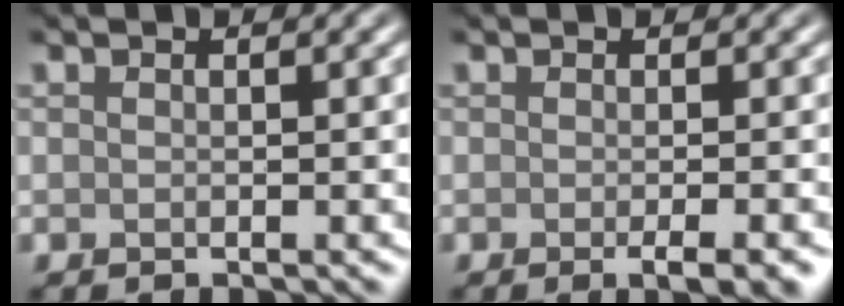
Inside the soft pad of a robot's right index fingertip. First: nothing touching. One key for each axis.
{"total": 3.0, "fx": -1.0, "fy": 0.7, "fz": 2.8, "tx": -0.029, "ty": -0.003, "tz": -0.017}